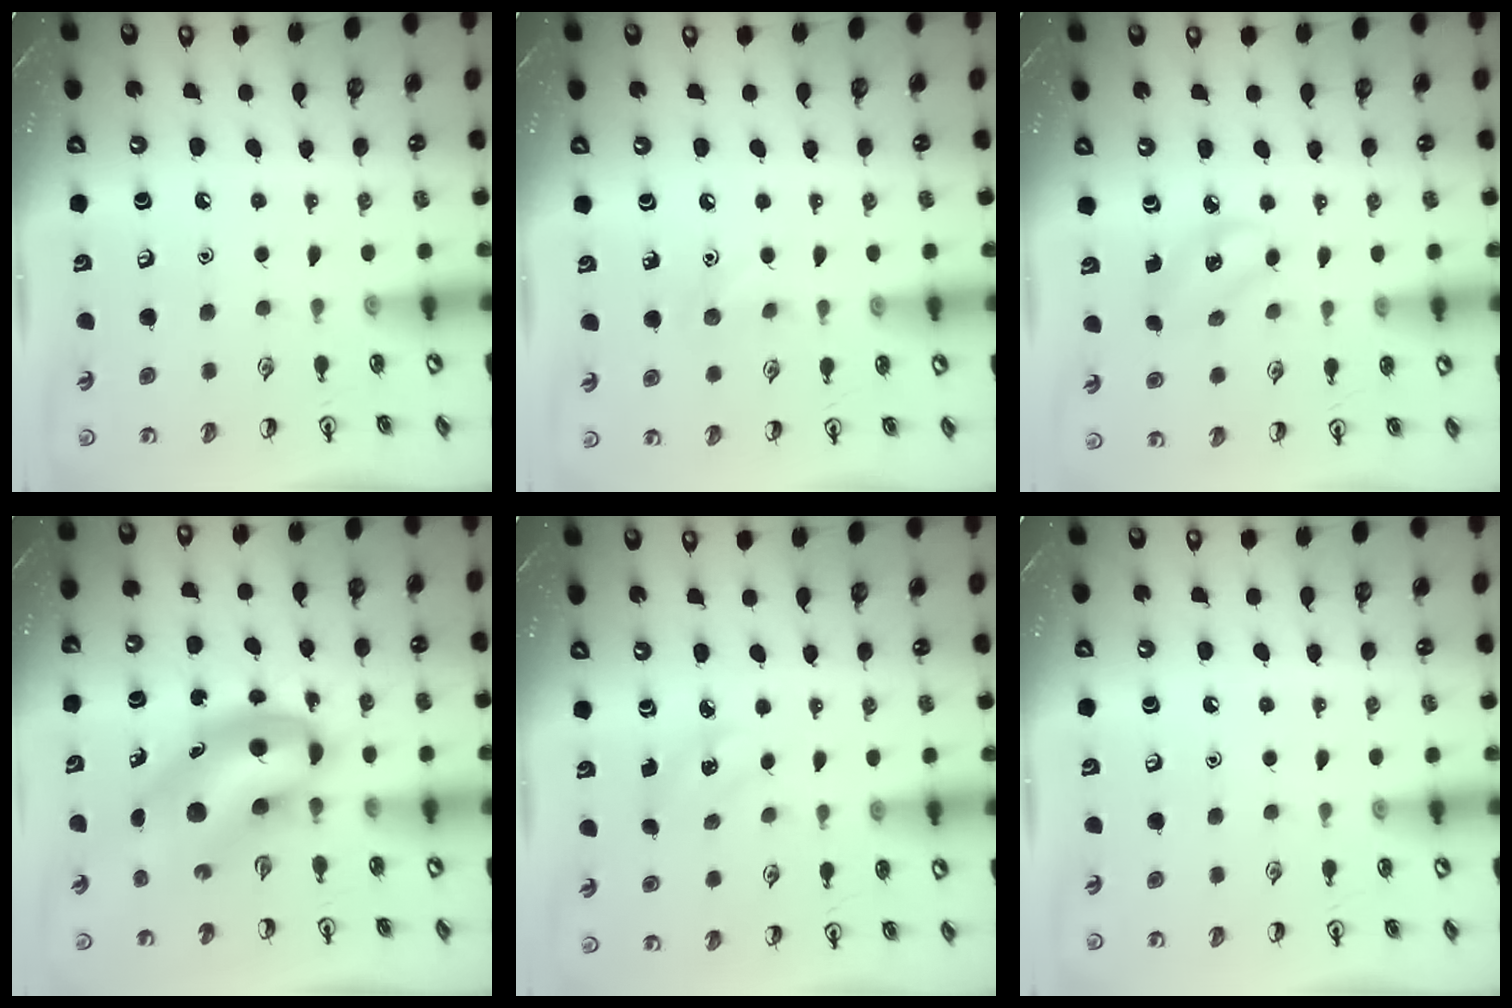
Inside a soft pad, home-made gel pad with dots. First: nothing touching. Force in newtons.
{"total": 4.8, "press": 4.5, "slide": 1.6}
{"total": 2.9, "press": 2.8, "slide": 0.7}
{"total": 8.4, "press": 8.1, "slide": 2.5}
{"total": 2.5, "press": 2.4, "slide": 0.9}
{"total": 0.0}